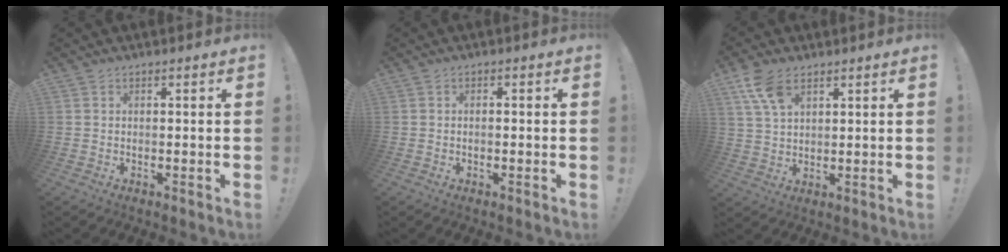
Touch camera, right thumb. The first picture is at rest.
{"total": 1.2, "force": [-0.7, 0.1, 0.9], "torque": [-0.023, 0.004, -0.011]}
{"total": 8.3, "force": [4.8, 4.4, 5.2], "torque": [-0.091, -0.015, 0.095]}